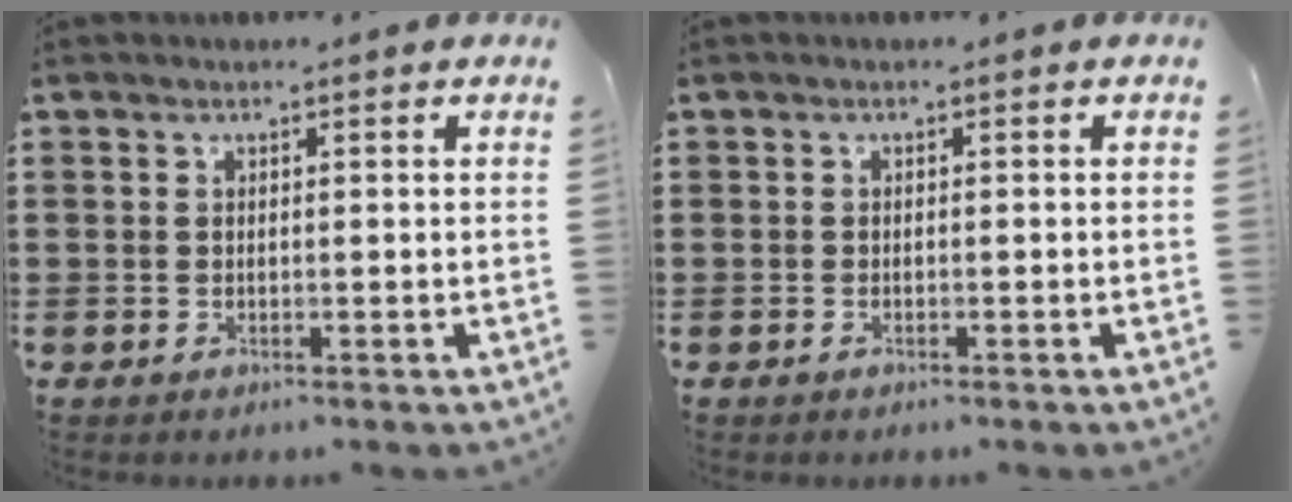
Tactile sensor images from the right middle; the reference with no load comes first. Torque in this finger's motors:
{"motor_torque": [-0.26, 0.26, 0.00, -0.01]}